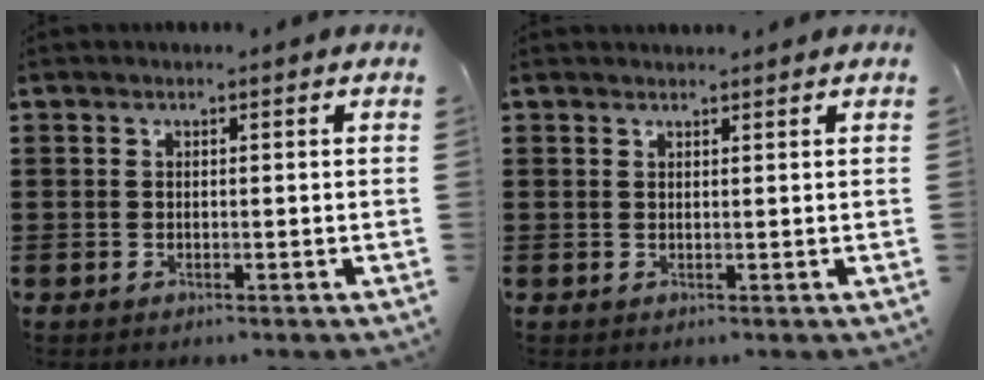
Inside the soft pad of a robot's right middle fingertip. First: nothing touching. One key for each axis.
{"total": 0.9, "fx": 0.9, "fy": 0.1, "fz": 0.0, "tx": 0.006, "ty": -0.004, "tz": 0.016}